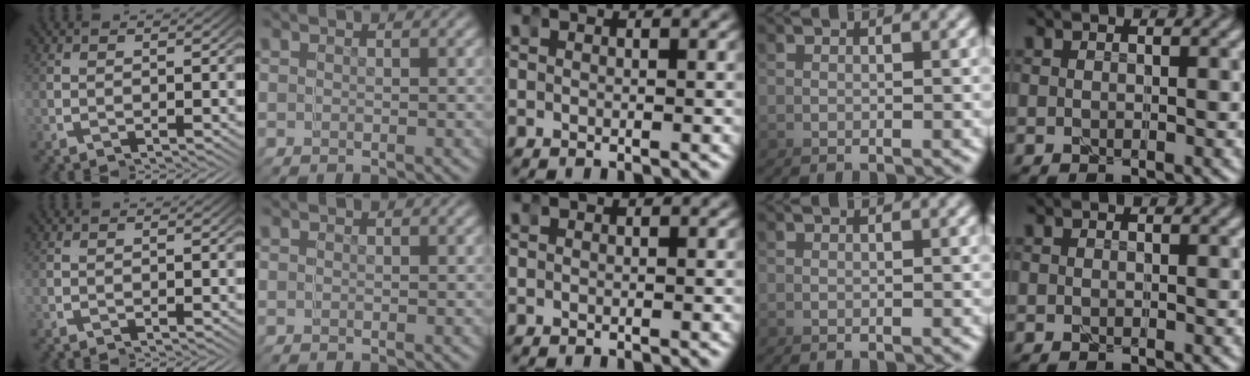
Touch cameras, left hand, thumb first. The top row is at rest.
{}